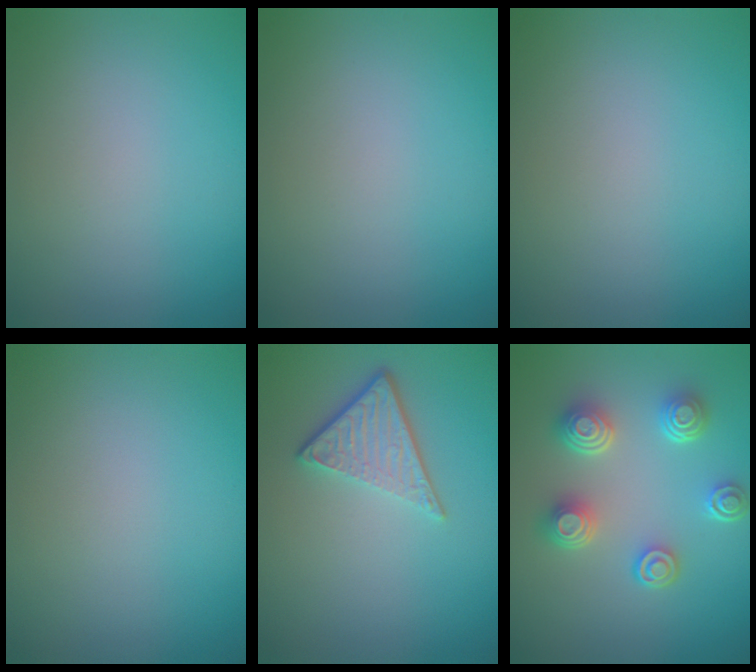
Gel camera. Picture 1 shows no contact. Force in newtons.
{"total": 0.0}
{"total": 0.0}
{"total": 0.0}
{"total": 3.7, "press": 2.8, "slide": 2.5}
{"total": 4.5, "press": 3.6, "slide": 2.7}